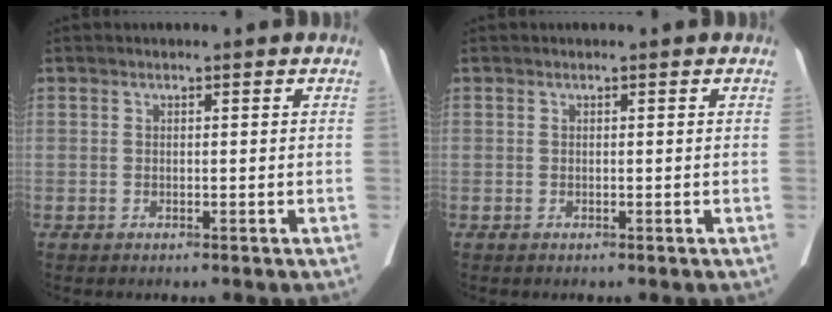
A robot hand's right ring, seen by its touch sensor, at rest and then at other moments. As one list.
[{"total": 0.0}]